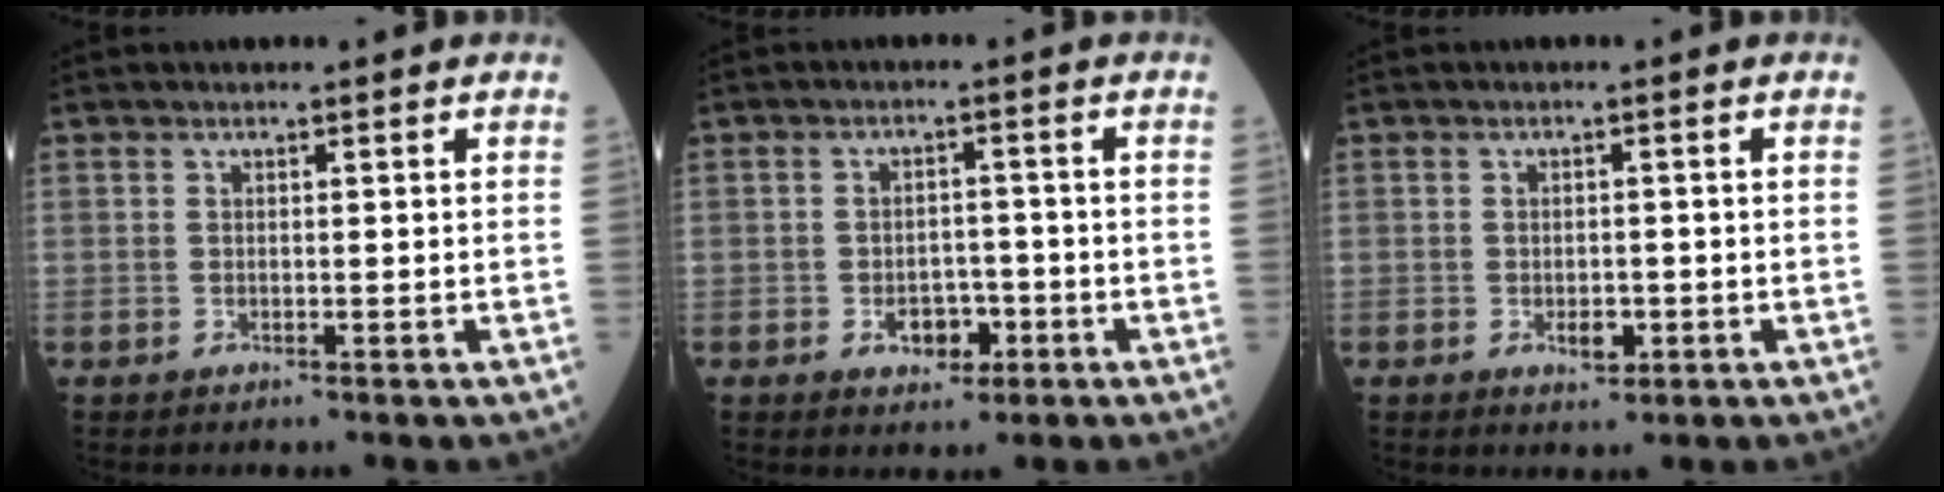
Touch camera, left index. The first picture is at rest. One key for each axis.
{"total": 4.2, "fx": -1.7, "fy": 2.8, "fz": 2.6, "tx": -0.036, "ty": 0.006, "tz": -0.022}
{"total": 2.3, "fx": -0.7, "fy": 1.3, "fz": 1.7, "tx": -0.029, "ty": 0.001, "tz": -0.006}